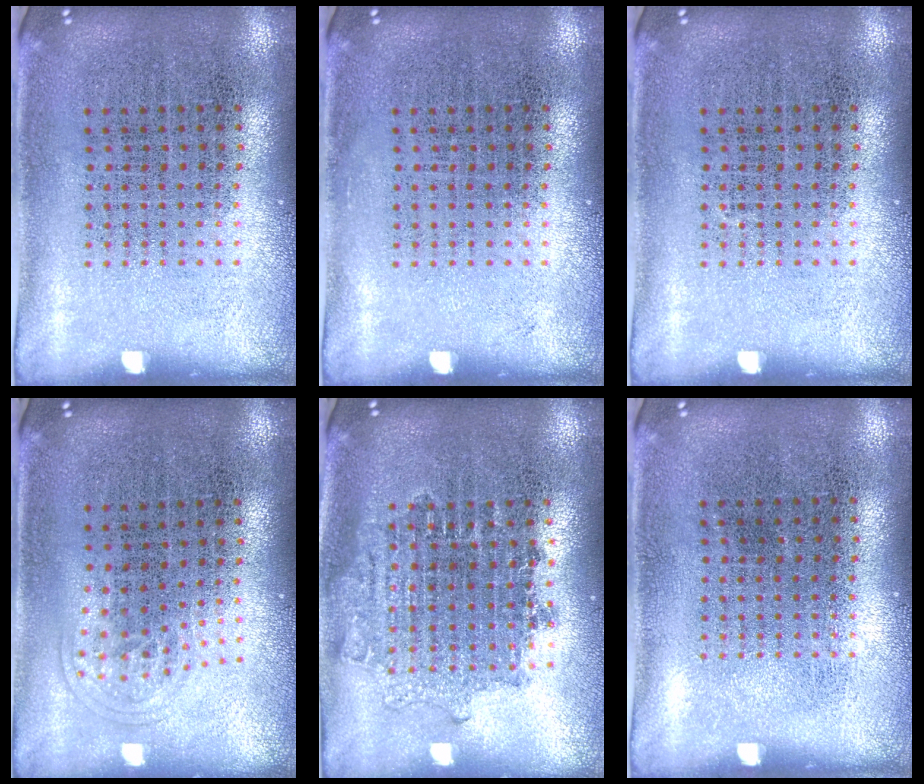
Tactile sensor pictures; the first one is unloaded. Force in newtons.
{"total": 0.0}
{"total": 0.0}
{"total": 1.0, "press": 0.6, "slide": 0.7}
{"total": 1.7, "press": 1.4, "slide": 1.0}
{"total": 0.0}